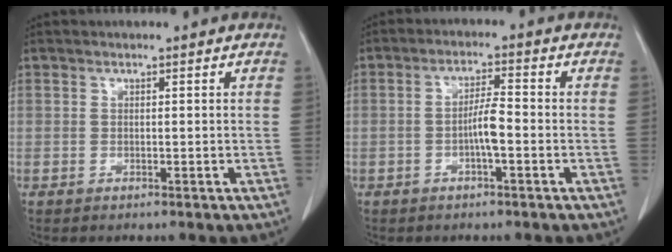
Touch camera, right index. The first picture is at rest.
{"total": 3.9, "force": [-1.1, 0.4, 3.7], "torque": [-0.066, 0.009, -0.018]}